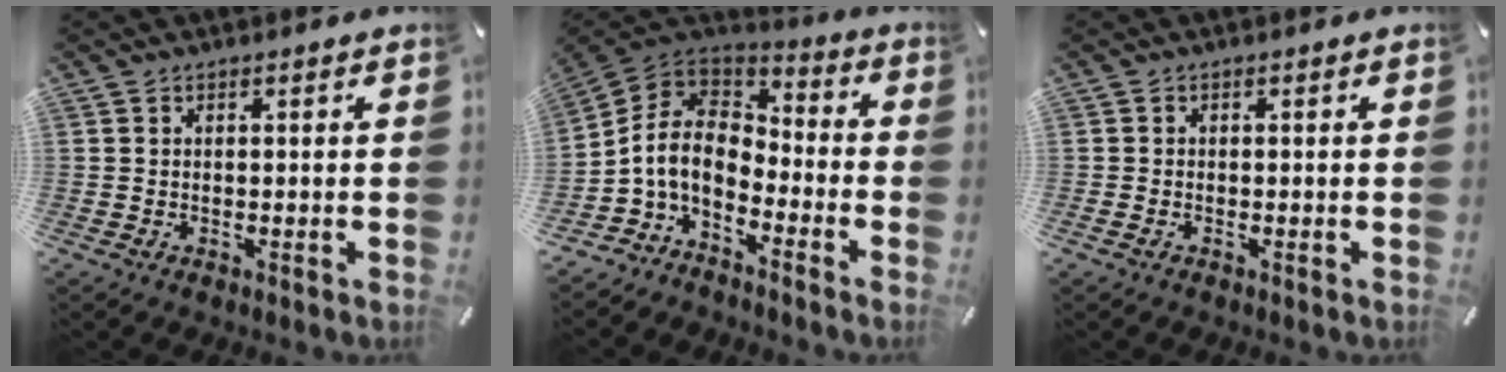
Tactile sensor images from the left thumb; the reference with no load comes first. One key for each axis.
{"total": 9.4, "fx": -4.9, "fy": 6.2, "fz": 5.1, "tx": -0.126, "ty": 0.015, "tz": -0.098}
{"total": 0.6, "fx": -0.4, "fy": 0.3, "fz": 0.3, "tx": -0.005, "ty": 0.000, "tz": -0.008}